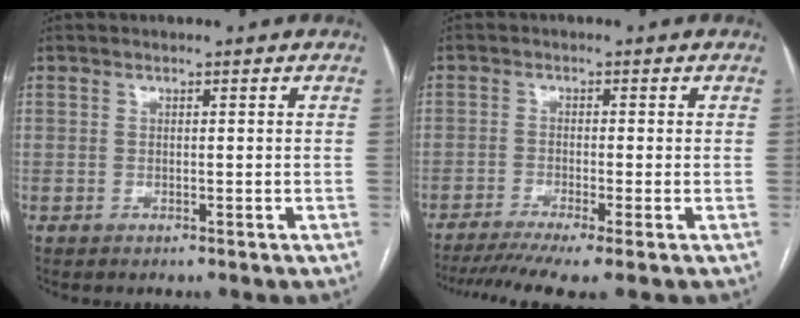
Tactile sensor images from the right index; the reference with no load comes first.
{"total": 8.2, "force": [-6.1, -0.3, 5.5], "torque": [-0.088, -0.012, -0.099]}